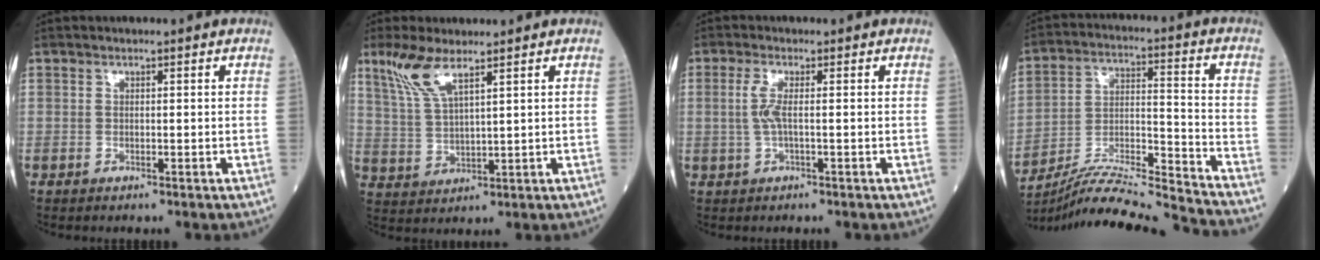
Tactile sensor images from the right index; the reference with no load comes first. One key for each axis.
{"total": 6.6, "fx": 4.5, "fy": 1.0, "fz": 4.8, "tx": -0.113, "ty": 0.005, "tz": 0.098}
{"total": 2.9, "fx": 0.1, "fy": 0.4, "fz": 2.9, "tx": -0.071, "ty": 0.001, "tz": 0.000}
{"total": 19.4, "fx": -18.5, "fy": -1.6, "fz": 5.6, "tx": -0.113, "ty": -0.003, "tz": -0.308}